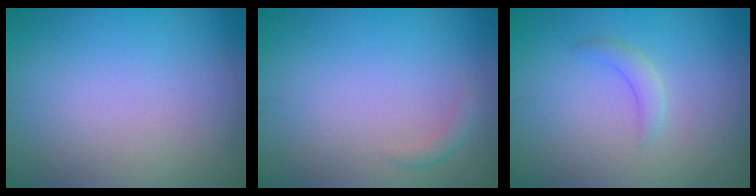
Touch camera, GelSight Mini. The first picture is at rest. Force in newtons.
{"total": 0.9, "press": 0.9, "slide": 0.0}
{"total": 1.4, "press": 1.4, "slide": 0.1}